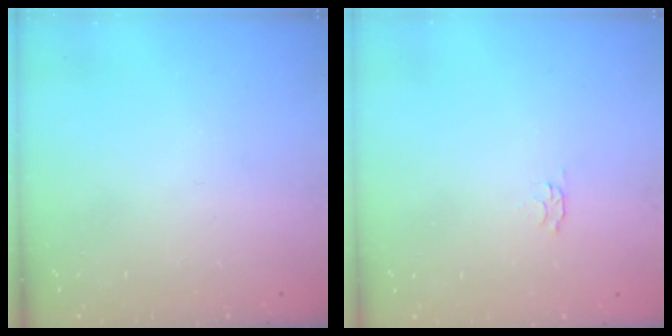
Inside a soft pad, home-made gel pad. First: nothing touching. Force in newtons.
{"total": 2.8, "press": 2.7, "slide": 0.5}